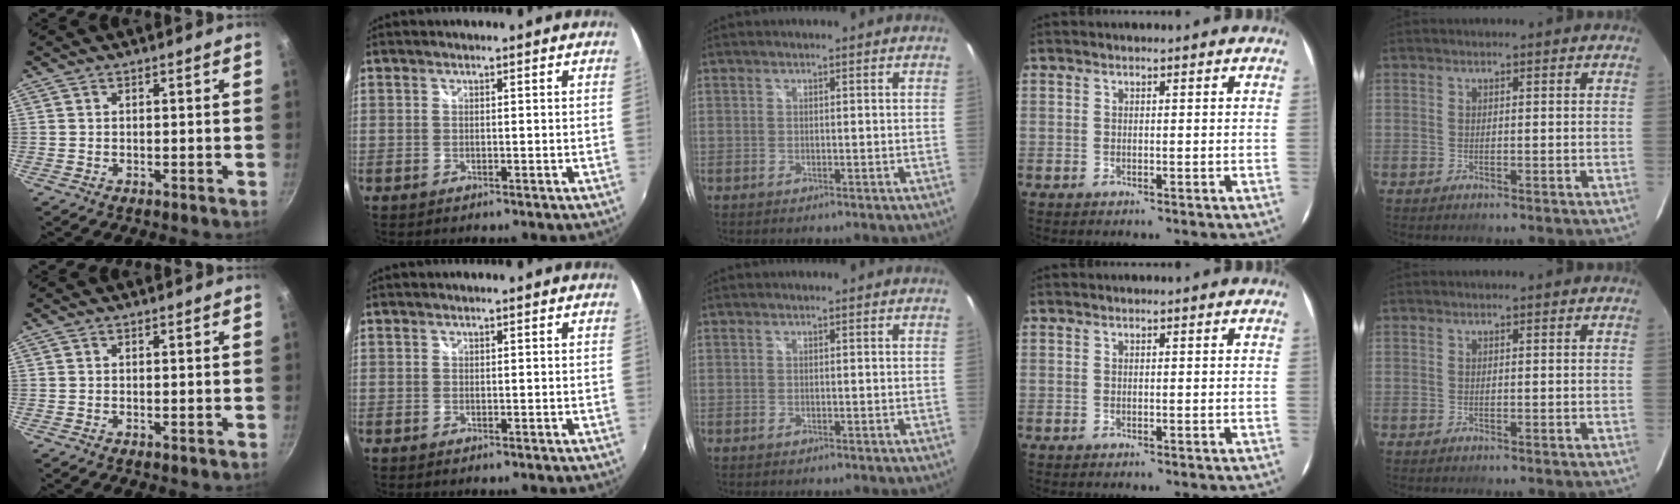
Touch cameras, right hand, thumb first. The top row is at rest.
{}